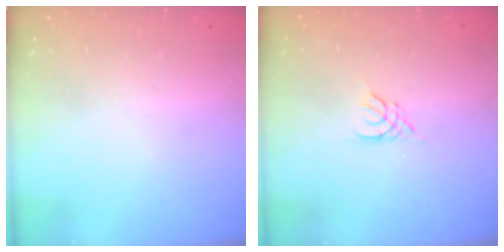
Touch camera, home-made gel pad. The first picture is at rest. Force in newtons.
{"total": 2.8, "press": 2.7, "slide": 0.5}